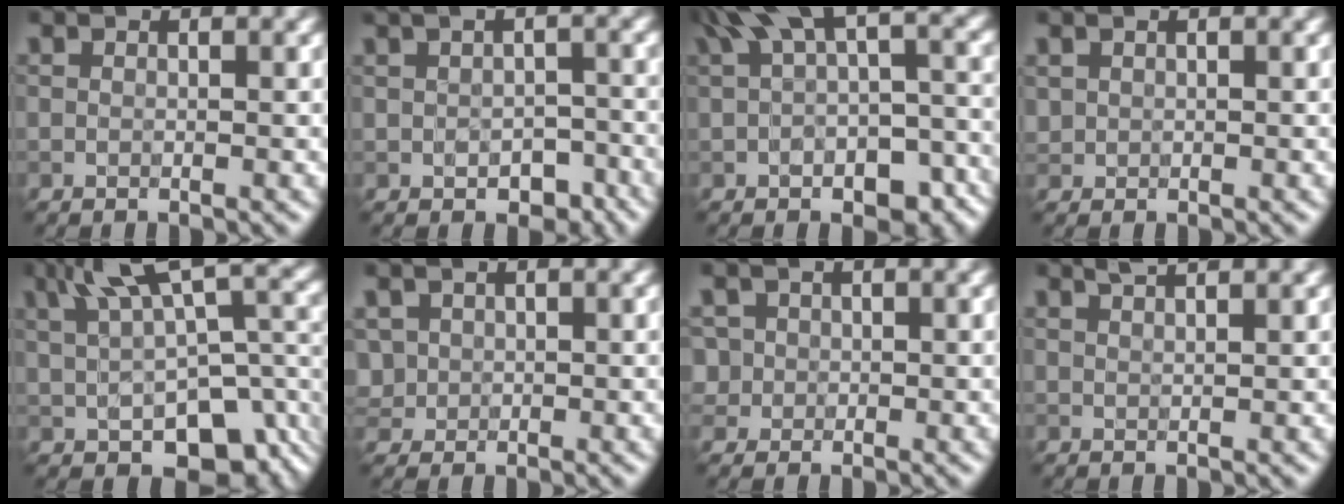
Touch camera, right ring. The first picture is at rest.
{"total": 4.2, "force": [-0.6, 2.8, 3.2], "torque": [-0.032, -0.002, 0.006]}
{"total": 9.5, "force": [0.4, 5.0, 8.1], "torque": [-0.122, -0.007, 0.015]}
{"total": 0.7, "force": [0.4, 0.6, 0.0], "torque": [0.002, -0.002, 0.011]}
{"total": 11.2, "force": [1.6, 5.8, 9.4], "torque": [-0.162, -0.019, 0.054]}
{"total": 1.9, "force": [0.4, 1.8, 0.6], "torque": [-0.011, -0.001, 0.012]}
{"total": 2.9, "force": [0.6, 2.7, 0.8], "torque": [-0.009, 0.013, 0.010]}
{"total": 2.6, "force": [2.0, 0.7, 1.5], "torque": [-0.002, 0.013, 0.010]}